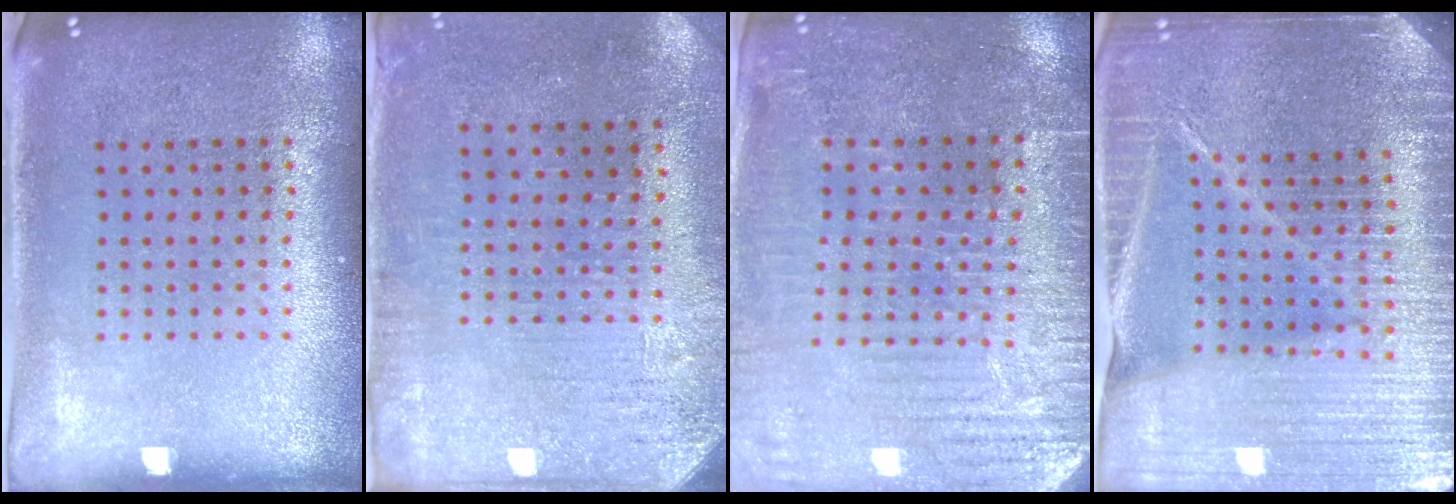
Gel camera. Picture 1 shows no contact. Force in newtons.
{"total": 3.1, "press": 2.6, "slide": 1.7}
{"total": 3.5, "press": 3.3, "slide": 0.9}
{"total": 5.1, "press": 4.6, "slide": 2.2}